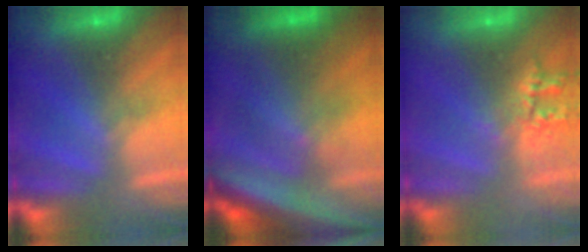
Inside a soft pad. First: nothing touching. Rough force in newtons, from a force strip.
{"total": 6.9}
{"total": 2.2}